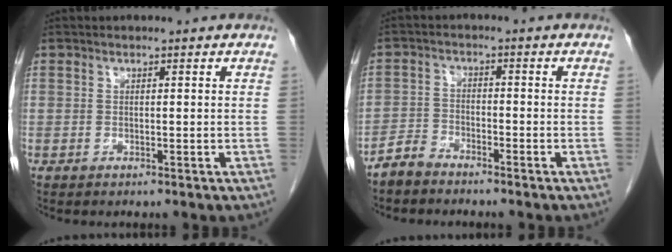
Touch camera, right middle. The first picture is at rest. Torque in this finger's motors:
{"motor_torque": [0.15, -0.04, 0.02, 0.02]}